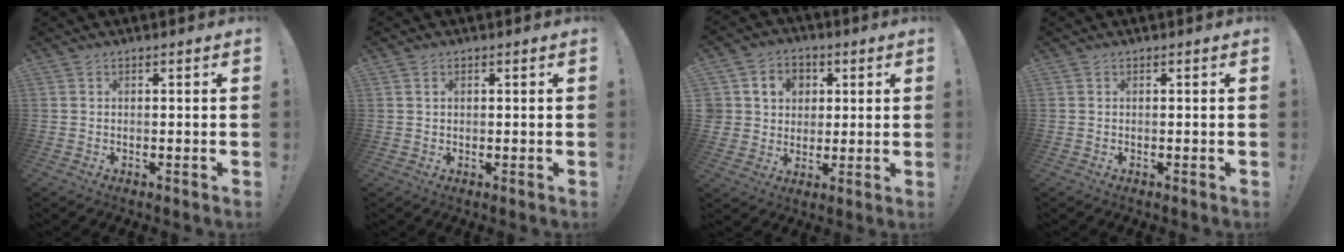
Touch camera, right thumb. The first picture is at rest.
{"total": 1.0, "force": [0.5, 0.6, 0.5], "torque": [-0.009, 0.000, 0.008]}
{"total": 8.3, "force": [1.7, 7.9, 1.7], "torque": [-0.028, -0.006, 0.041]}
{"total": 0.0}